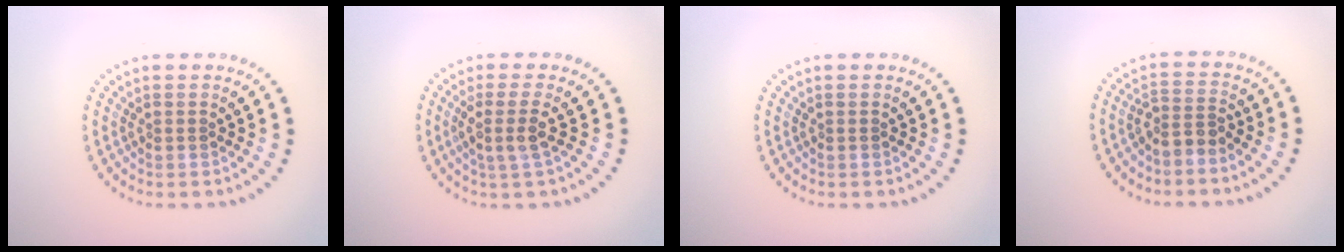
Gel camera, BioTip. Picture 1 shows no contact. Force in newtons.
{"total": 2.3, "press": 1.8, "slide": 1.3}
{"total": 0.0}
{"total": 2.2, "press": 1.6, "slide": 1.4}